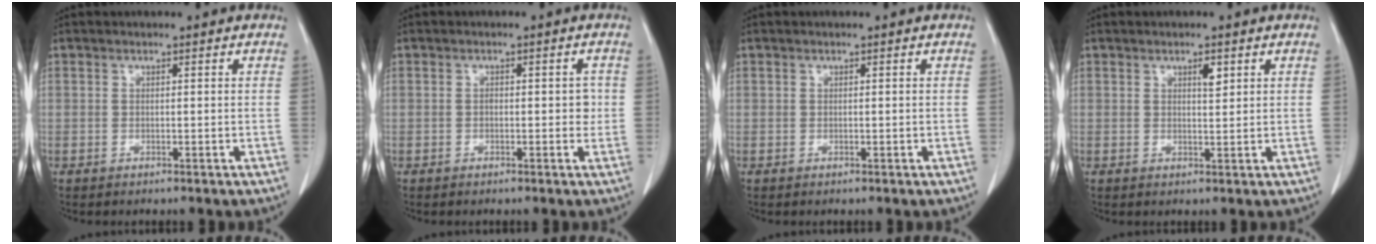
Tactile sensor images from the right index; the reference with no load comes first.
{"total": 2.5, "force": [-0.1, 1.4, 2.1], "torque": [-0.025, 0.006, -0.002]}
{"total": 0.0}
{"total": 2.0, "force": [1.0, 0.5, 1.6], "torque": [-0.026, -0.004, 0.016]}